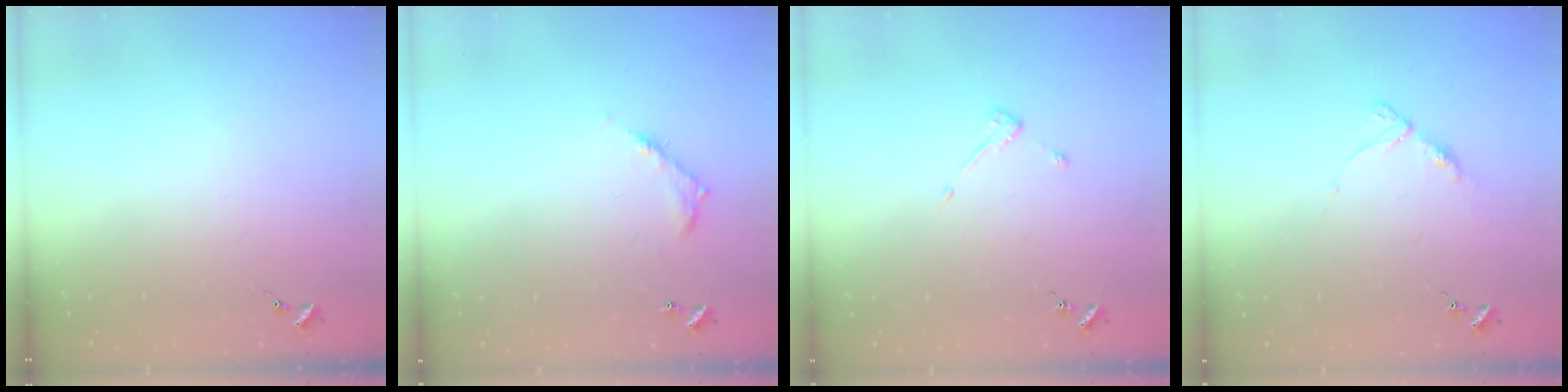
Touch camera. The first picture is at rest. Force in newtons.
{"total": 7.1, "press": 7.1, "slide": 0.5}
{"total": 2.9, "press": 2.9, "slide": 0.5}
{"total": 6.9, "press": 6.8, "slide": 0.7}